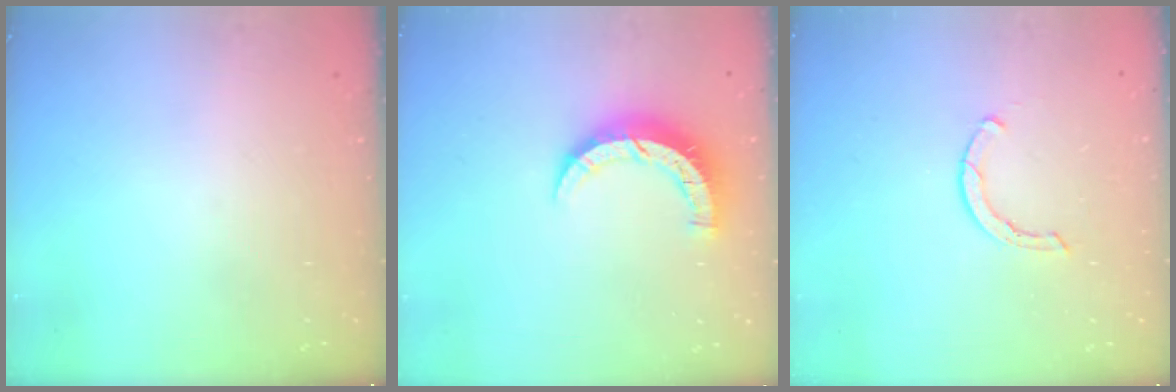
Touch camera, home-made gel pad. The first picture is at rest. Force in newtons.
{"total": 8.0, "press": 7.9, "slide": 0.6}
{"total": 1.7, "press": 1.6, "slide": 0.3}